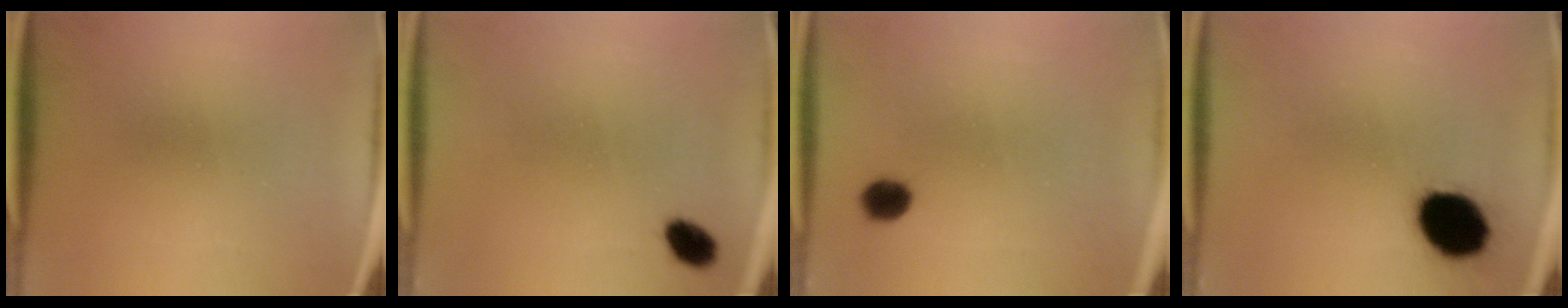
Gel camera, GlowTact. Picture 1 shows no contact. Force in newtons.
{"total": 3.6}
{"total": 3.5}
{"total": 13.9}